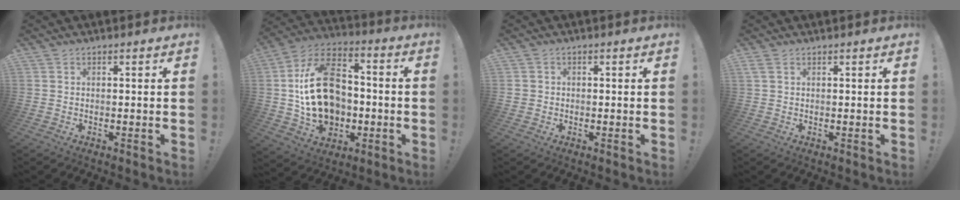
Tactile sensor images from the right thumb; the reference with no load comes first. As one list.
[{"total": 22.3, "force": [-0.6, 16.3, 15.1], "torque": [-0.258, 0.018, 0.002]}, {"total": 1.7, "force": [-0.5, 1.6, 0.5], "torque": [-0.013, 0.008, -0.007]}, {"total": 0.6, "force": [0.0, 0.1, 0.5], "torque": [-0.013, 0.007, 0.000]}]